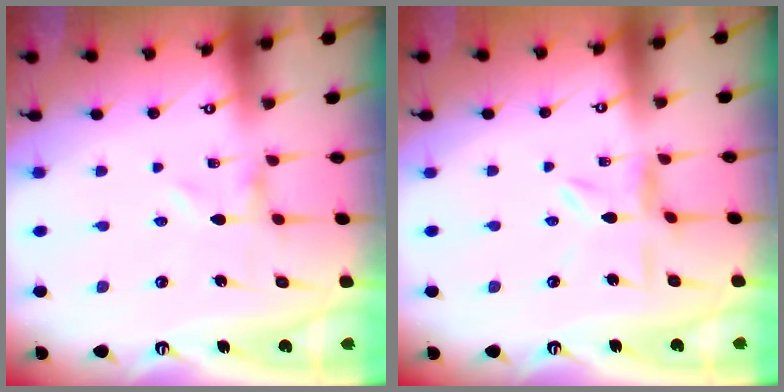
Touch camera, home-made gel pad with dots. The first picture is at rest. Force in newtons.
{"total": 5.1, "press": 5.1, "slide": 0.5}